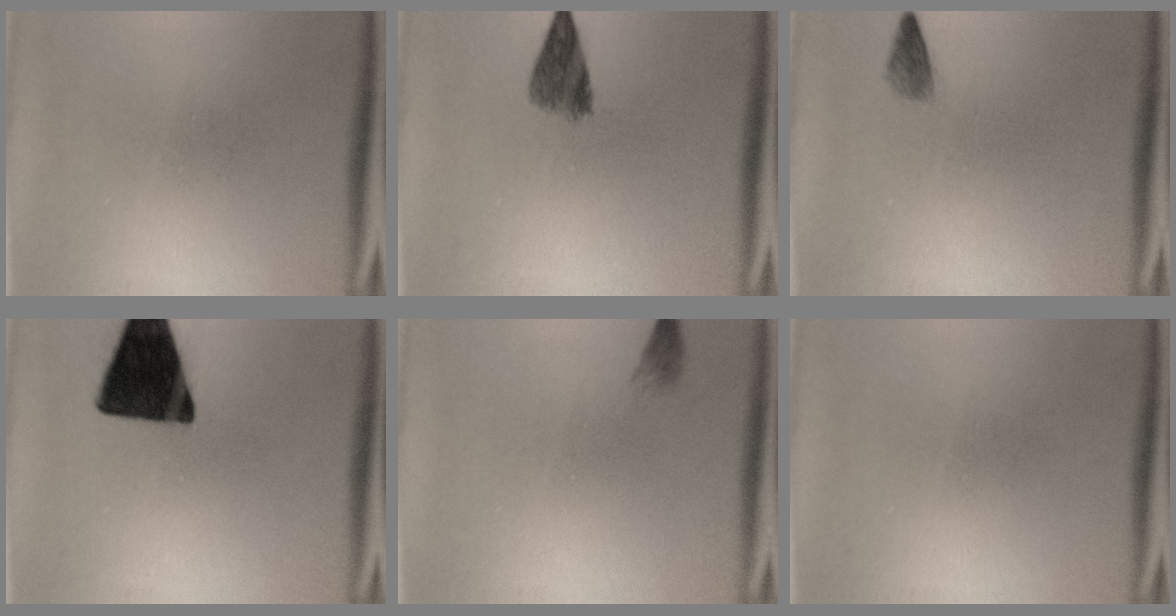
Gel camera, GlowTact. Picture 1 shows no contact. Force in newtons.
{"total": 4.2}
{"total": 1.5}
{"total": 16.8}
{"total": 1.0}
{"total": 0.0}